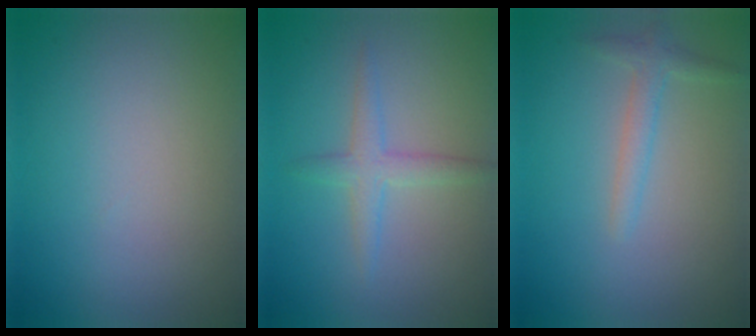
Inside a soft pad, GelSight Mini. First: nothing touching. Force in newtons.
{"total": 2.0, "press": 2.0, "slide": 0.1}
{"total": 1.7, "press": 1.7, "slide": 0.1}